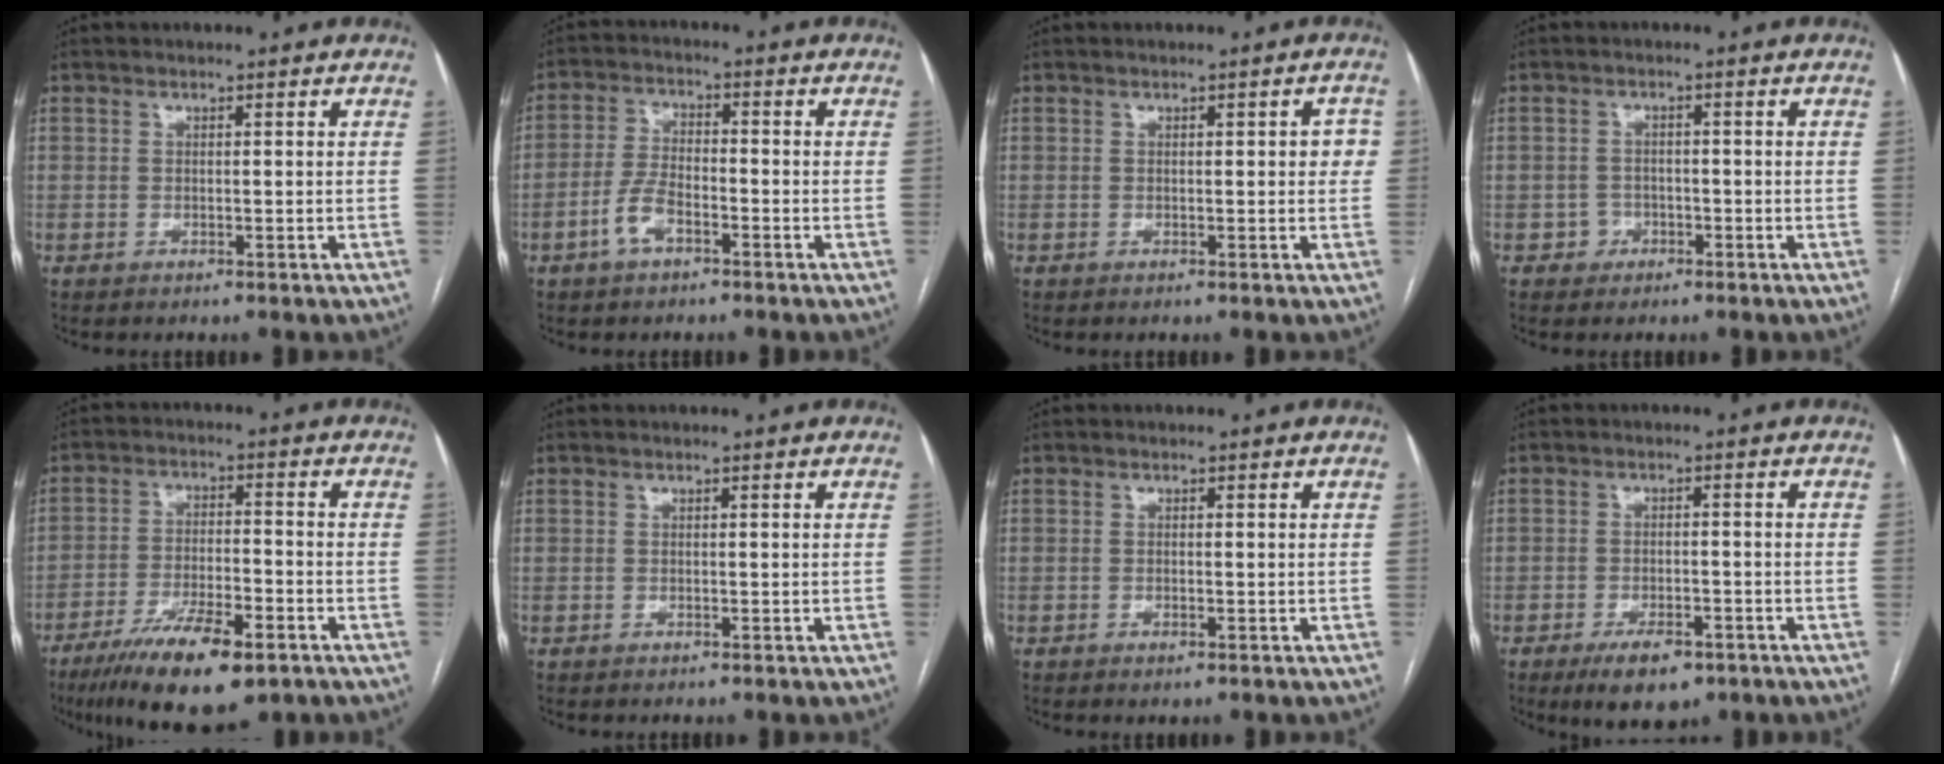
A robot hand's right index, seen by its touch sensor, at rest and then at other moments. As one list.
[{"total": 5.2, "force": [-2.6, 2.4, 3.7], "torque": [-0.080, 0.009, -0.049]}, {"total": 2.6, "force": [0.3, 1.0, 2.4], "torque": [-0.020, 0.009, 0.002]}, {"total": 2.3, "force": [-1.0, 2.0, -0.1], "torque": [0.012, 0.012, -0.017]}, {"total": 13.3, "force": [-8.4, 3.2, 9.7], "torque": [-0.173, -0.021, -0.139]}, {"total": 0.0}, {"total": 0.6, "force": [-0.3, 0.2, 0.5], "torque": [-0.006, -0.002, -0.001]}, {"total": 6.6, "force": [-4.3, 2.8, 4.3], "torque": [-0.069, -0.004, -0.063]}]